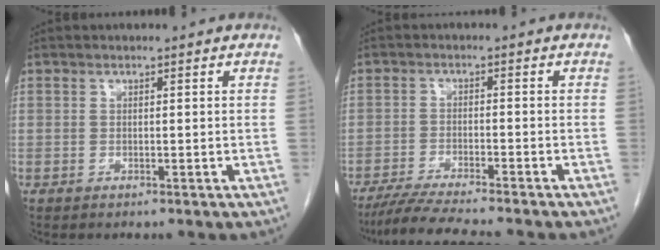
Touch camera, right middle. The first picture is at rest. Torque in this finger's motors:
{"motor_torque": [0.33, -0.28, 0.11, 0.03]}